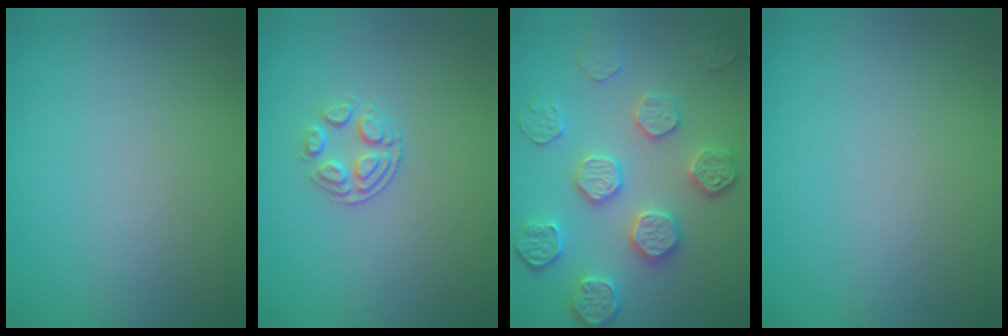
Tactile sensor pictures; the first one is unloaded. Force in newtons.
{"total": 2.1, "press": 1.4, "slide": 1.5}
{"total": 5.0, "press": 4.3, "slide": 2.5}
{"total": 0.0}